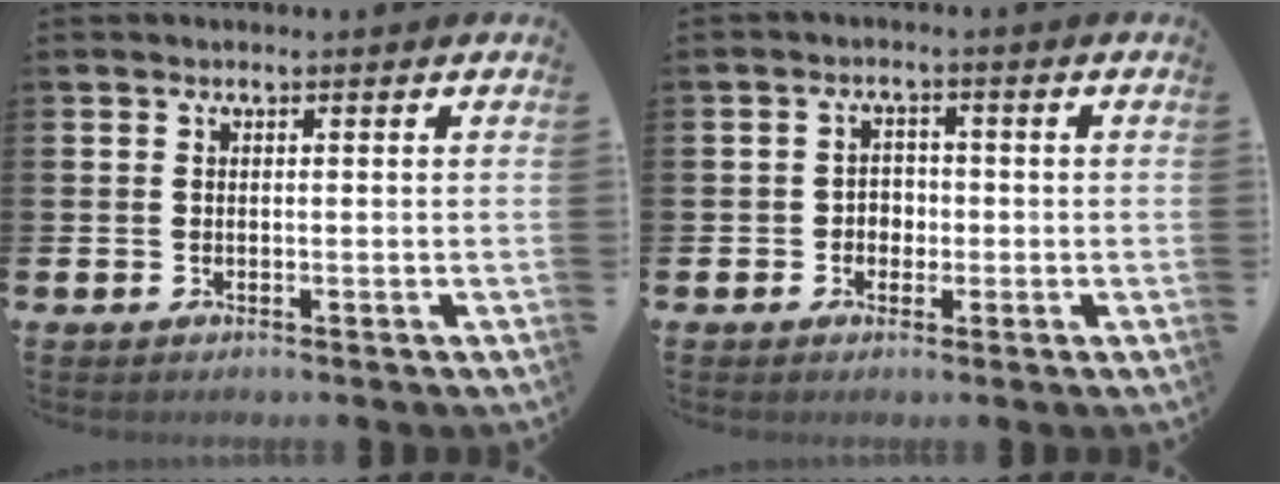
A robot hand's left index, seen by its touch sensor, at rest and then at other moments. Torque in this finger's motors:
{"motor_torque": [0.12, 0.11, 0.01, 0.04]}